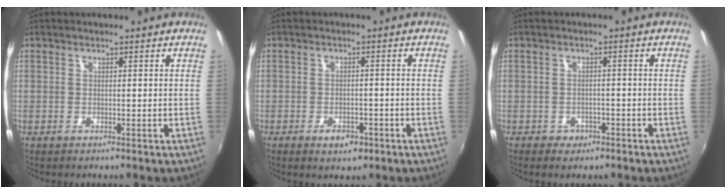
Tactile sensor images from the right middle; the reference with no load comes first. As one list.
[{"total": 3.9, "force": [-2.2, 2.1, 2.4], "torque": [-0.053, -0.005, -0.034]}, {"total": 3.4, "force": [-2.1, 2.5, 1.0], "torque": [-0.027, -0.003, -0.030]}]